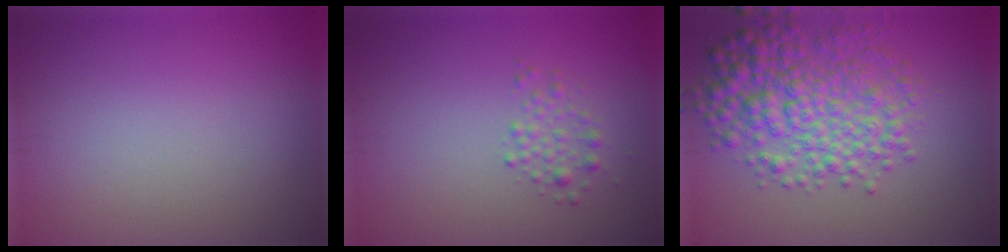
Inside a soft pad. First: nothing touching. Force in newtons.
{"total": 1.6, "press": 1.6, "slide": 0.1}
{"total": 6.7, "press": 6.7, "slide": 0.1}